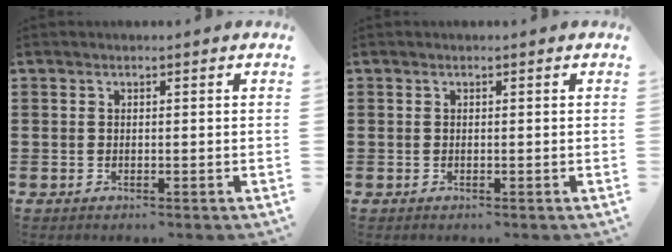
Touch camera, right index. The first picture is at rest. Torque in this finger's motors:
{"motor_torque": [-0.19, 0.11, 0.00, -0.01]}